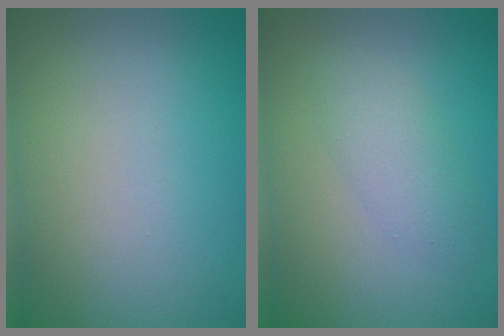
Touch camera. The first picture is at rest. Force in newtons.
{"total": 2.4, "press": 2.4, "slide": 0.1}